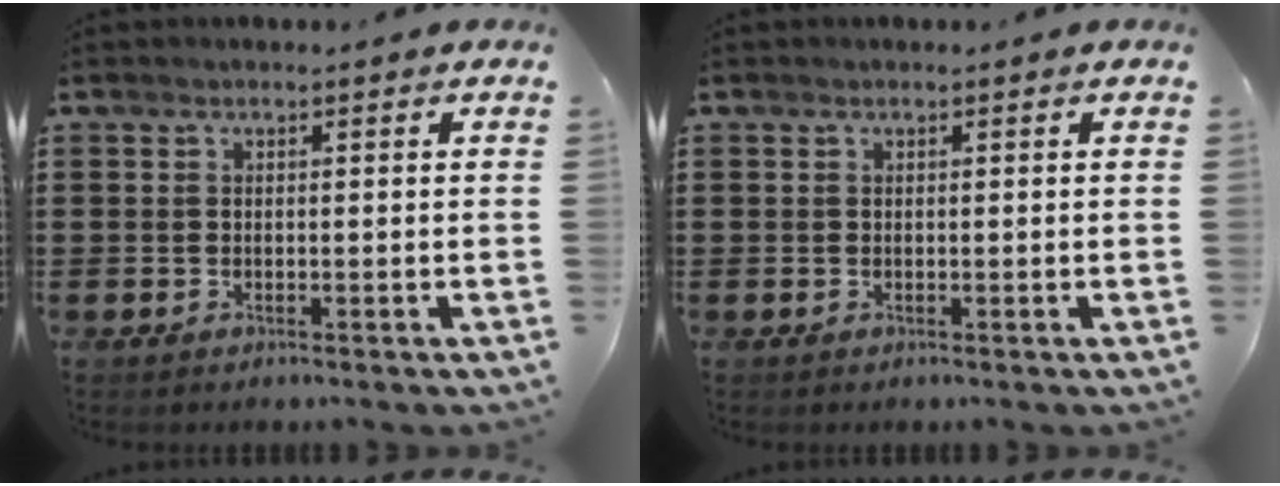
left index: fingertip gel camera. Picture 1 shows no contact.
{"total": 0.0}